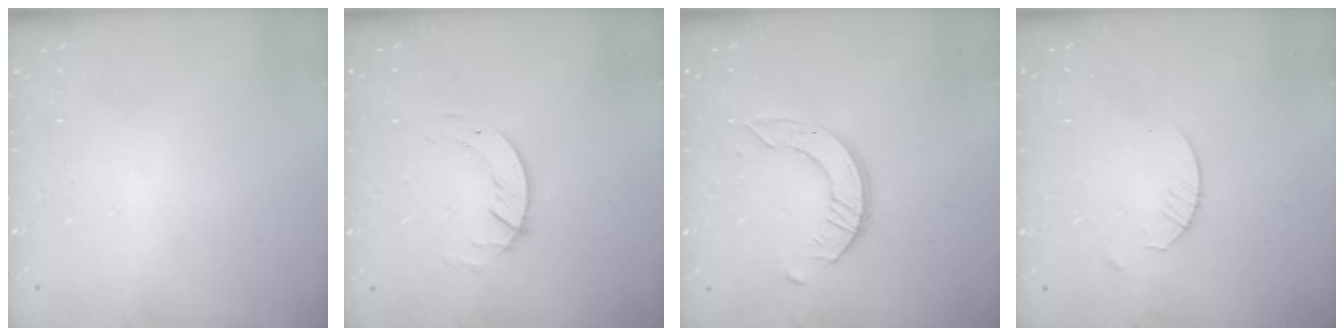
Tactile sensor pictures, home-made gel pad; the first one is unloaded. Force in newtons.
{"total": 3.3, "press": 3.3, "slide": 0.4}
{"total": 6.5, "press": 6.5, "slide": 0.6}
{"total": 2.4, "press": 2.4, "slide": 0.3}